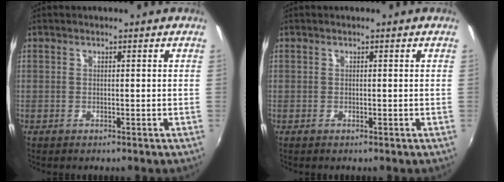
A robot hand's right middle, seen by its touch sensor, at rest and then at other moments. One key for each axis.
{"total": 0.0}